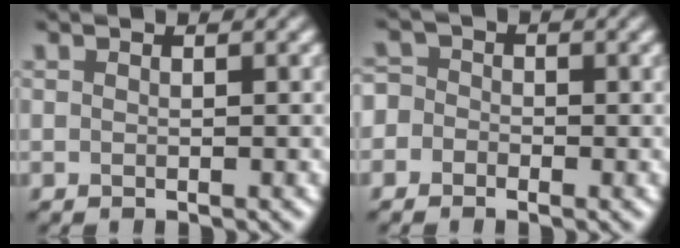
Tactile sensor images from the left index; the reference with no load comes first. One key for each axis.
{"total": 2.9, "fx": -0.5, "fy": 2.7, "fz": 0.8, "tx": 0.017, "ty": 0.019, "tz": -0.055}